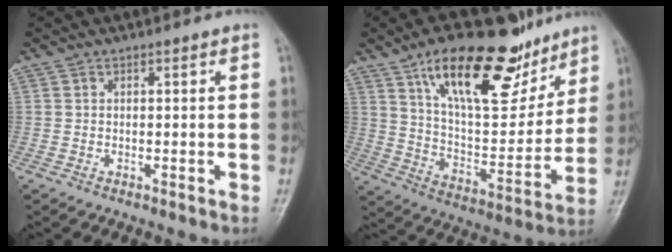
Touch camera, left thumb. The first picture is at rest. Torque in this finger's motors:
{"motor_torque": [0.19, 0.20, 1.47, -1.30, 0.22]}